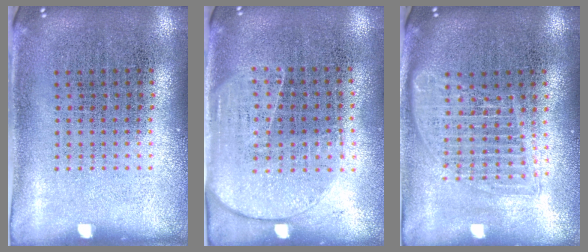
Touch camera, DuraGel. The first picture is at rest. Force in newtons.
{"total": 1.8, "press": 1.5, "slide": 0.9}
{"total": 1.6, "press": 1.4, "slide": 0.8}